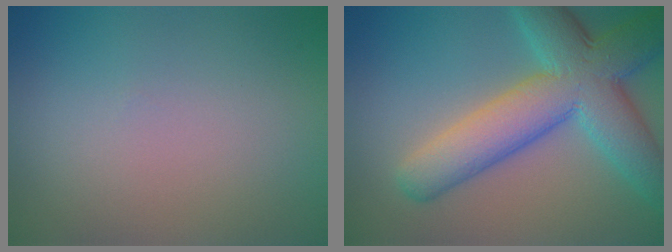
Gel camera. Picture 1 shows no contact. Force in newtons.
{"total": 9.8, "press": 9.8, "slide": 0.3}